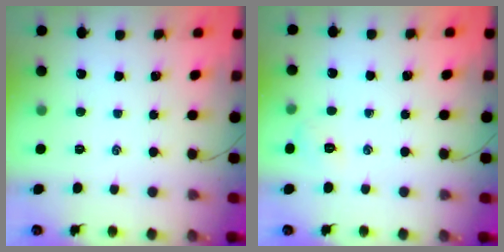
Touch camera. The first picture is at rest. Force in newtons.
{"total": 5.6, "press": 5.4, "slide": 1.5}